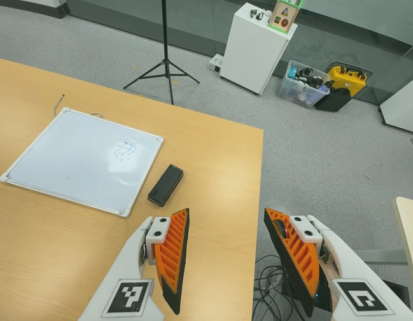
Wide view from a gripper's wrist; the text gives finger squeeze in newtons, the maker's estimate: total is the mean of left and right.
{"total": 0.0}